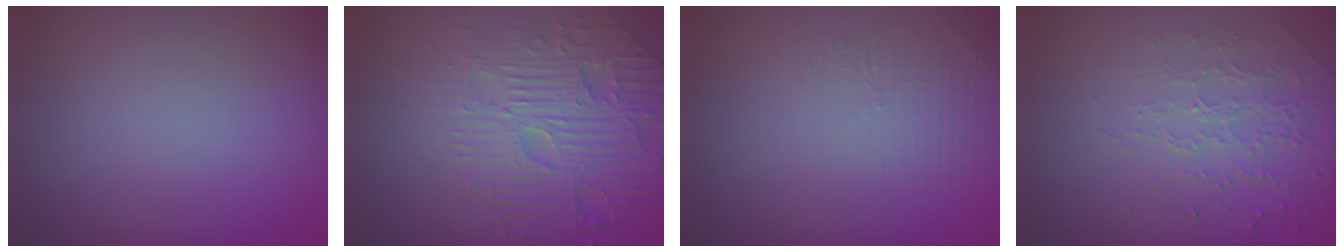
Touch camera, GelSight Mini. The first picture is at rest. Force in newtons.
{"total": 7.1, "press": 5.4, "slide": 4.6}
{"total": 1.4, "press": 0.3, "slide": 1.4}
{"total": 1.7, "press": 1.5, "slide": 0.8}